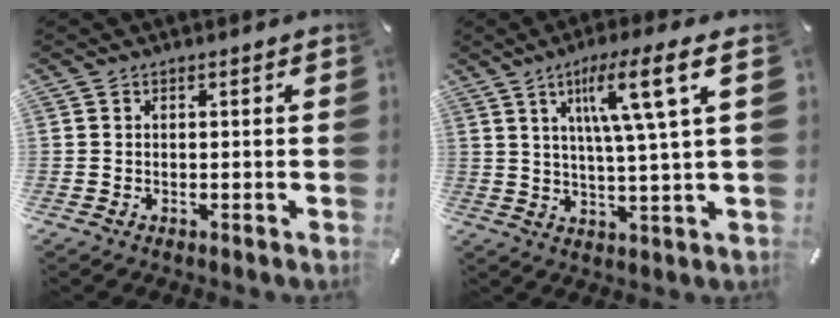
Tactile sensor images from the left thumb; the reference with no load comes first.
{"total": 13.8, "force": [5.4, 1.0, 12.7], "torque": [-0.217, -0.011, 0.076]}